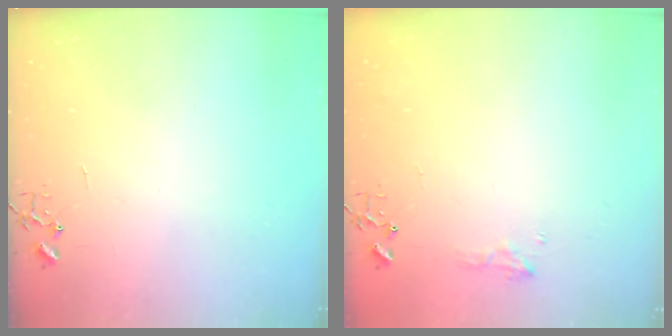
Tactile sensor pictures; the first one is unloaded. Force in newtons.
{"total": 7.6, "press": 7.6, "slide": 0.8}